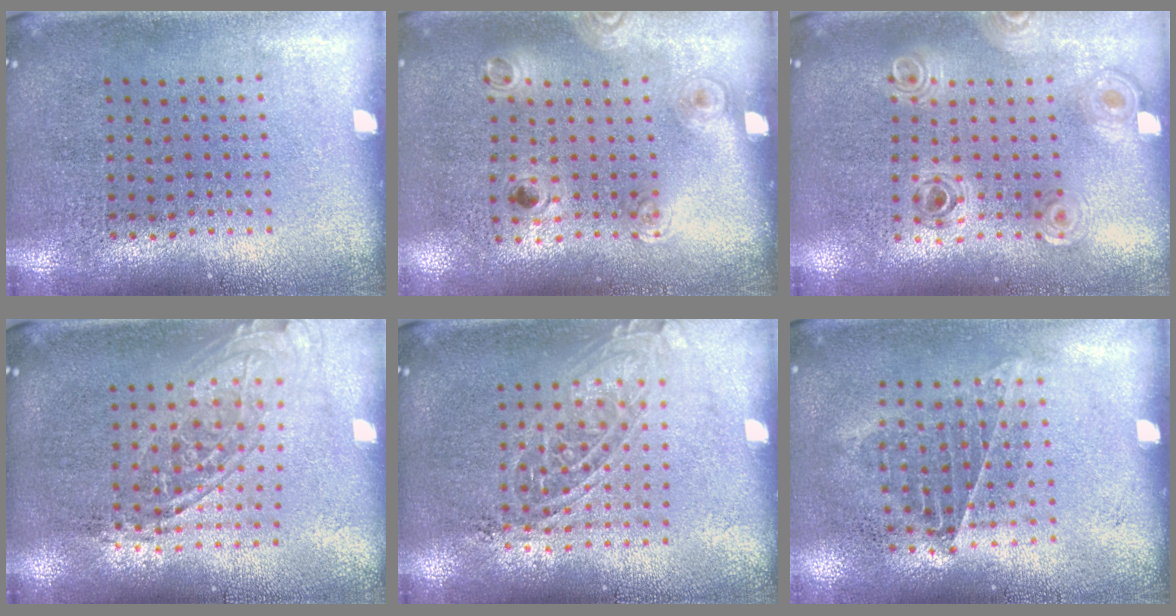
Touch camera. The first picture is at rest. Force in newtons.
{"total": 1.2, "press": 0.8, "slide": 0.8}
{"total": 0.8, "press": 0.8, "slide": 0.2}
{"total": 1.7, "press": 1.3, "slide": 1.0}
{"total": 1.5, "press": 1.3, "slide": 0.6}
{"total": 0.9, "press": 0.9, "slide": 0.3}